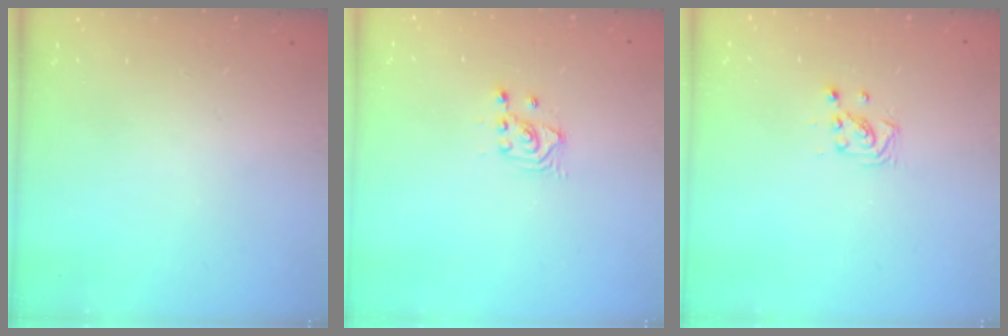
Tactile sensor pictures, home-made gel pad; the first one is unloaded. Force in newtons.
{"total": 2.7, "press": 2.7, "slide": 0.2}
{"total": 2.9, "press": 2.9, "slide": 0.3}